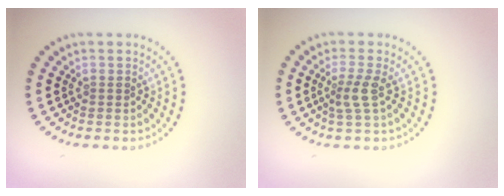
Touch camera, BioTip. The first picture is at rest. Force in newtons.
{"total": 2.1, "press": 1.6, "slide": 1.4}